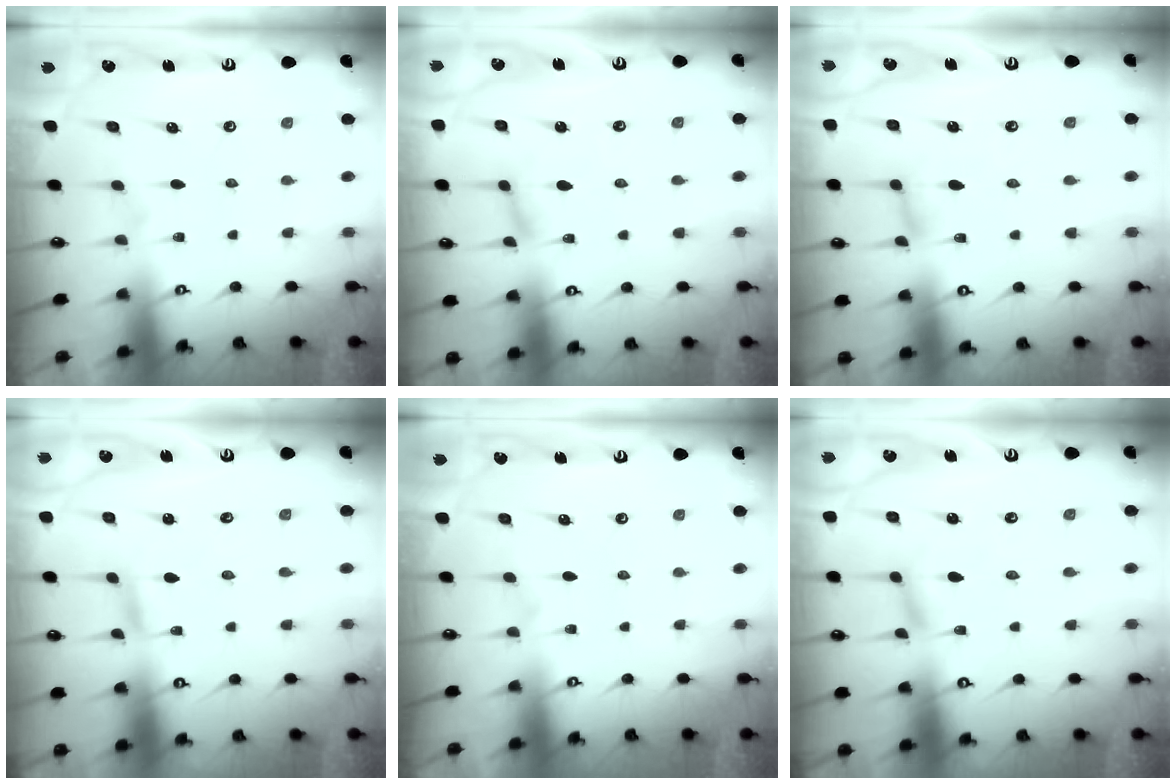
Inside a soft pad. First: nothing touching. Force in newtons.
{"total": 2.8, "press": 2.7, "slide": 0.3}
{"total": 3.5, "press": 3.5, "slide": 0.3}
{"total": 2.4, "press": 2.4, "slide": 0.2}
{"total": 0.0}
{"total": 2.2, "press": 2.2, "slide": 0.2}